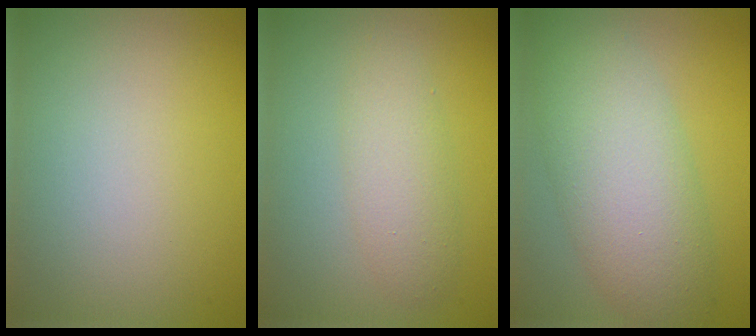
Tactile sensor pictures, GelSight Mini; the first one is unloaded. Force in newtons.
{"total": 3.0, "press": 3.0, "slide": 0.2}
{"total": 7.5, "press": 7.5, "slide": 0.3}